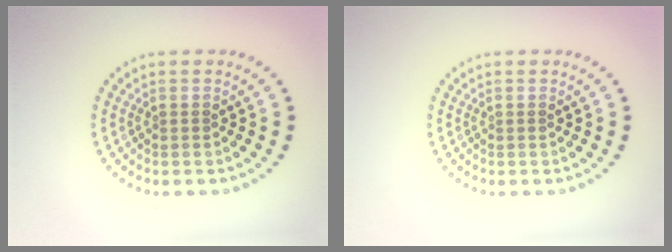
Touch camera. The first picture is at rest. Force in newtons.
{"total": 0.0}